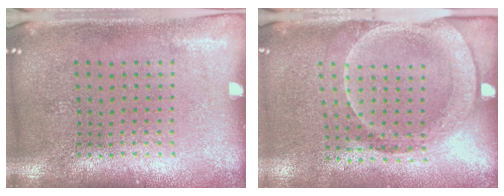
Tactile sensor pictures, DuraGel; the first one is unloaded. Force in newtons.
{"total": 1.8, "press": 1.5, "slide": 1.1}